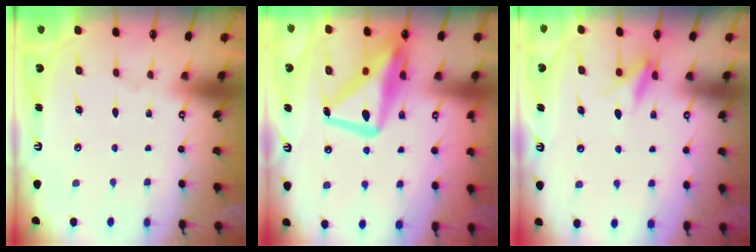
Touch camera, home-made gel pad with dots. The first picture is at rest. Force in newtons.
{"total": 18.0, "press": 18.0, "slide": 1.7}
{"total": 6.9, "press": 6.7, "slide": 1.4}